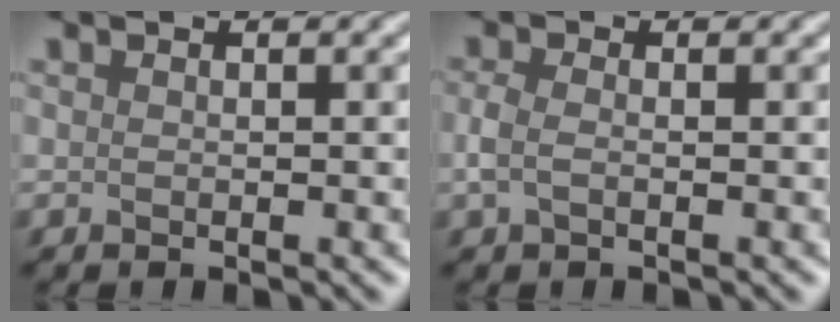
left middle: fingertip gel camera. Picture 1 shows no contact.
{"total": 1.7, "force": [-0.4, 0.9, 1.4], "torque": [-0.036, 0.001, -0.013]}